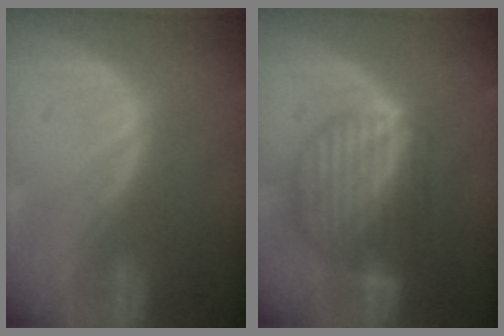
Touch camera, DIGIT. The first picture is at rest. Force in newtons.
{"total": 8.8, "press": 7.8, "slide": 4.2}